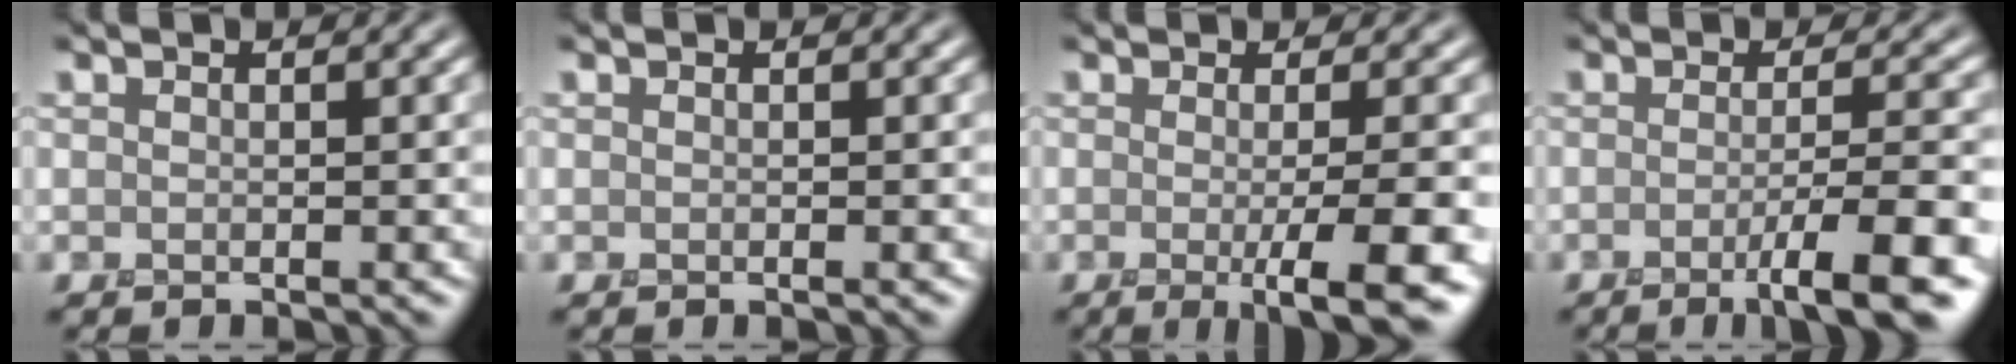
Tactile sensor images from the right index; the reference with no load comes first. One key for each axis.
{"total": 0.0}
{"total": 6.4, "fx": -1.9, "fy": 1.2, "fz": 6.0, "tx": -0.079, "ty": -0.014, "tz": -0.026}
{"total": 6.2, "fx": -2.6, "fy": 0.9, "fz": 5.6, "tx": -0.078, "ty": -0.004, "tz": -0.043}